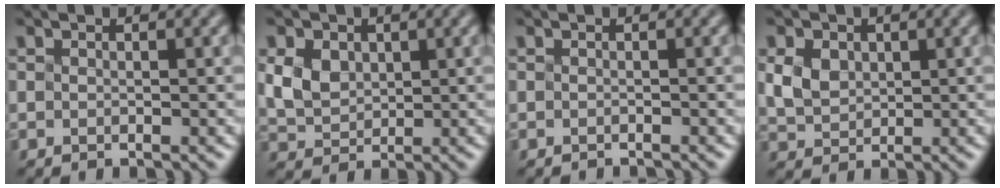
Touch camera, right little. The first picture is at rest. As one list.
[{"total": 2.9, "force": [0.6, 2.4, 1.5], "torque": [-0.042, 0.000, 0.026]}, {"total": 1.2, "force": [-1.2, 0.0, 0.3], "torque": [0.007, -0.008, -0.017]}, {"total": 2.4, "force": [0.5, 2.0, 1.1], "torque": [-0.036, 0.001, 0.024]}]